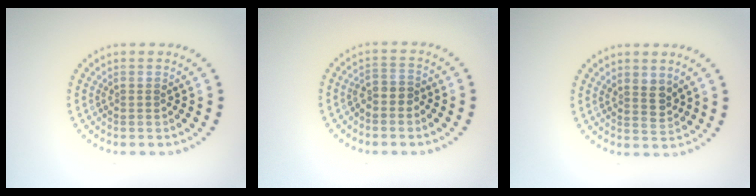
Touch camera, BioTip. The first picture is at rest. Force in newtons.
{"total": 1.4, "press": 1.1, "slide": 0.8}
{"total": 2.1, "press": 1.8, "slide": 0.9}